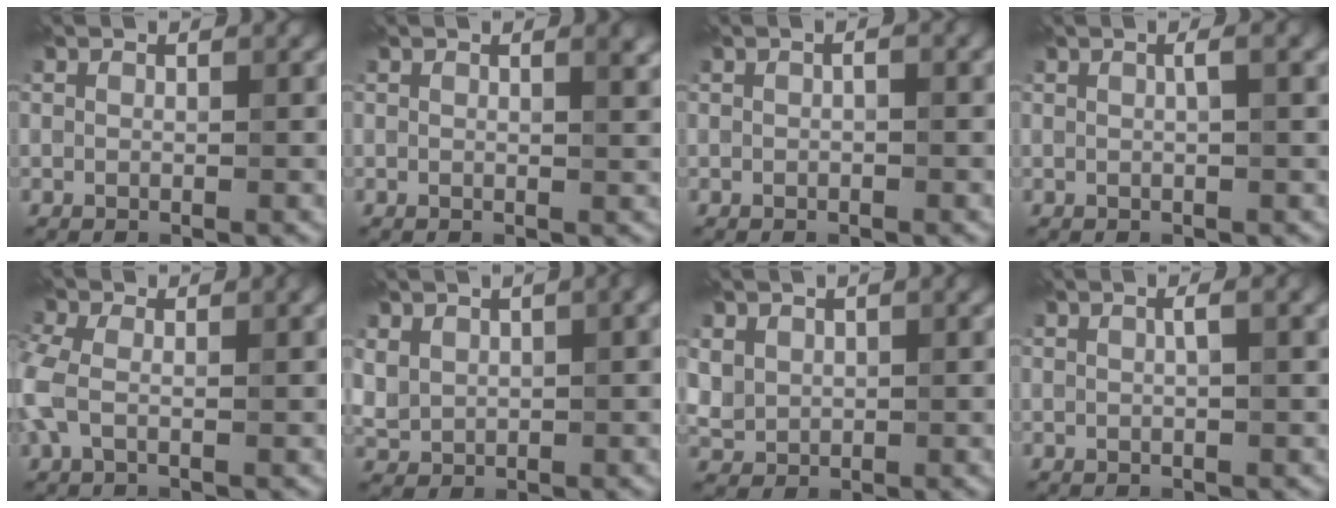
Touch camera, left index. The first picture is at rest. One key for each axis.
{"total": 1.6, "fx": 0.7, "fy": 0.6, "fz": 1.3, "tx": -0.009, "ty": 0.003, "tz": 0.007}
{"total": 0.7, "fx": -0.1, "fy": 0.2, "fz": 0.7, "tx": -0.014, "ty": 0.002, "tz": 0.001}
{"total": 2.4, "fx": 0.5, "fy": 0.7, "fz": 2.2, "tx": -0.026, "ty": 0.009, "tz": 0.001}
{"total": 4.7, "fx": -0.2, "fy": 2.4, "fz": 4.0, "tx": -0.109, "ty": 0.005, "tz": -0.013}
{"total": 2.9, "fx": 1.4, "fy": 1.8, "fz": 1.7, "tx": -0.045, "ty": 0.008, "tz": 0.033}
{"total": 2.1, "fx": 1.1, "fy": 1.7, "fz": 0.5, "tx": -0.021, "ty": 0.003, "tz": 0.026}
{"total": 2.1, "fx": 0.4, "fy": 0.6, "fz": 1.9, "tx": -0.025, "ty": 0.009, "tz": 0.002}